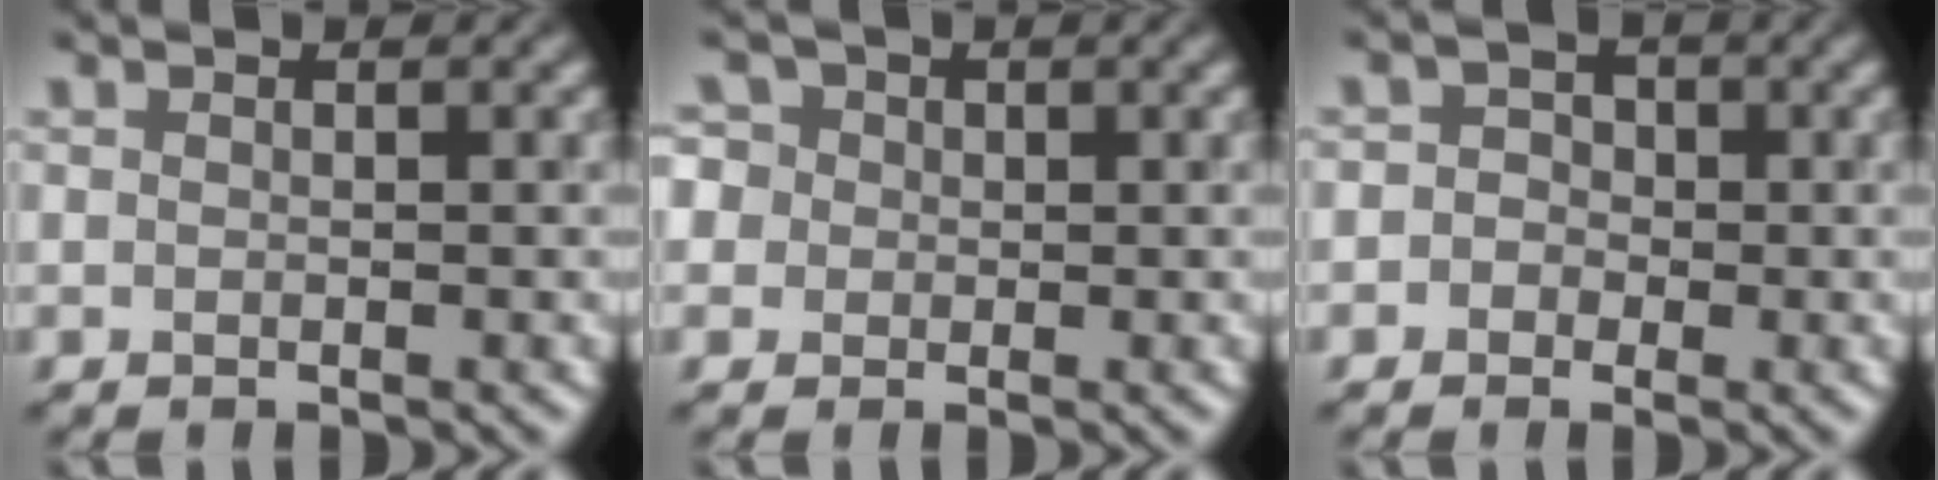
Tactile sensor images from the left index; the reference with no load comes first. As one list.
[{"total": 4.8, "force": [1.8, 3.9, 2.0], "torque": [-0.039, 0.027, 0.005]}, {"total": 1.8, "force": [-0.5, 1.7, 0.4], "torque": [0.027, 0.006, -0.030]}]